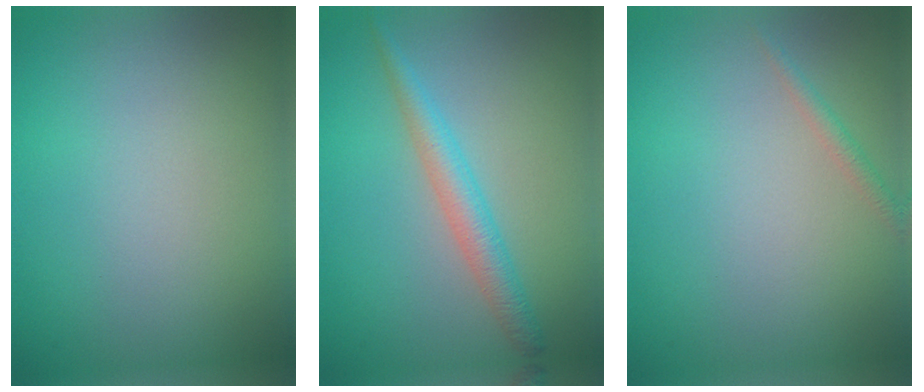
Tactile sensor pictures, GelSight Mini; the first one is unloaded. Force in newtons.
{"total": 2.8, "press": 2.8, "slide": 0.1}
{"total": 1.0, "press": 1.0, "slide": 0.0}